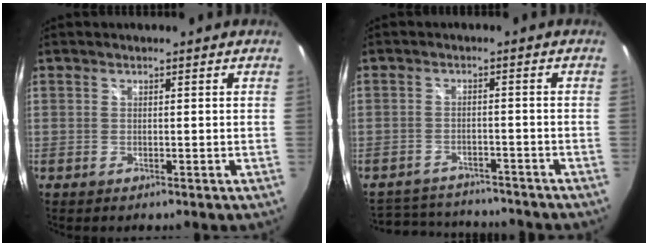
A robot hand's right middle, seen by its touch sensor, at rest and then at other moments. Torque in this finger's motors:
{"motor_torque": [-0.31, -0.23, -0.15, -0.03]}